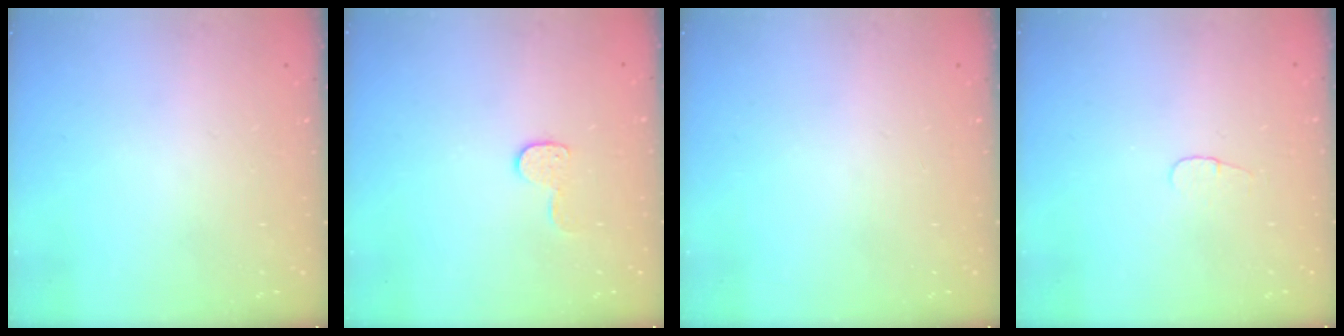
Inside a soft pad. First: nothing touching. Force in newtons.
{"total": 6.1, "press": 6.1, "slide": 0.2}
{"total": 0.0}
{"total": 3.4, "press": 3.3, "slide": 0.4}